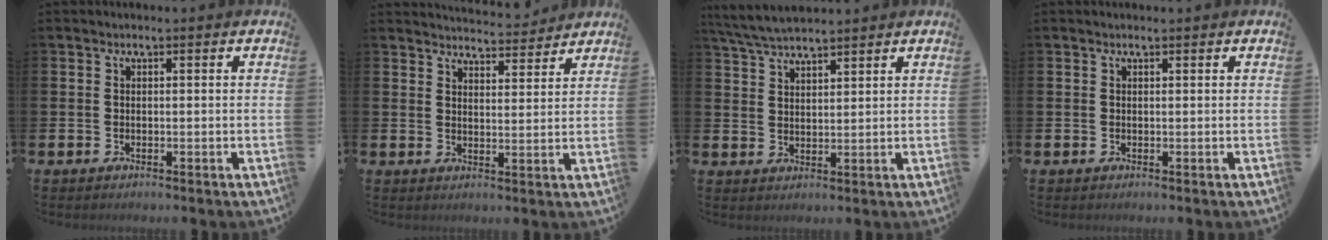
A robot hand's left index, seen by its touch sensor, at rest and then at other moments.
{"total": 4.6, "force": [4.6, 0.3, 0.0], "torque": [-0.003, -0.033, 0.081]}
{"total": 5.1, "force": [4.9, 0.5, 1.3], "torque": [-0.045, -0.013, 0.090]}
{"total": 0.0}